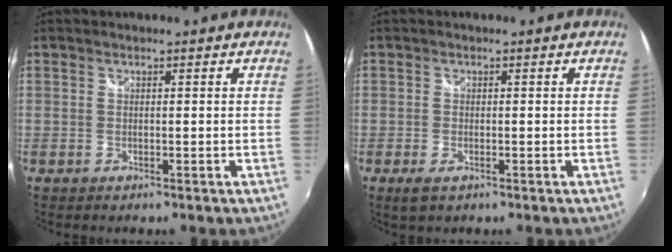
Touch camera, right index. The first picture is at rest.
{"total": 2.4, "force": [-1.3, 1.1, 1.7], "torque": [-0.033, -0.007, -0.021]}